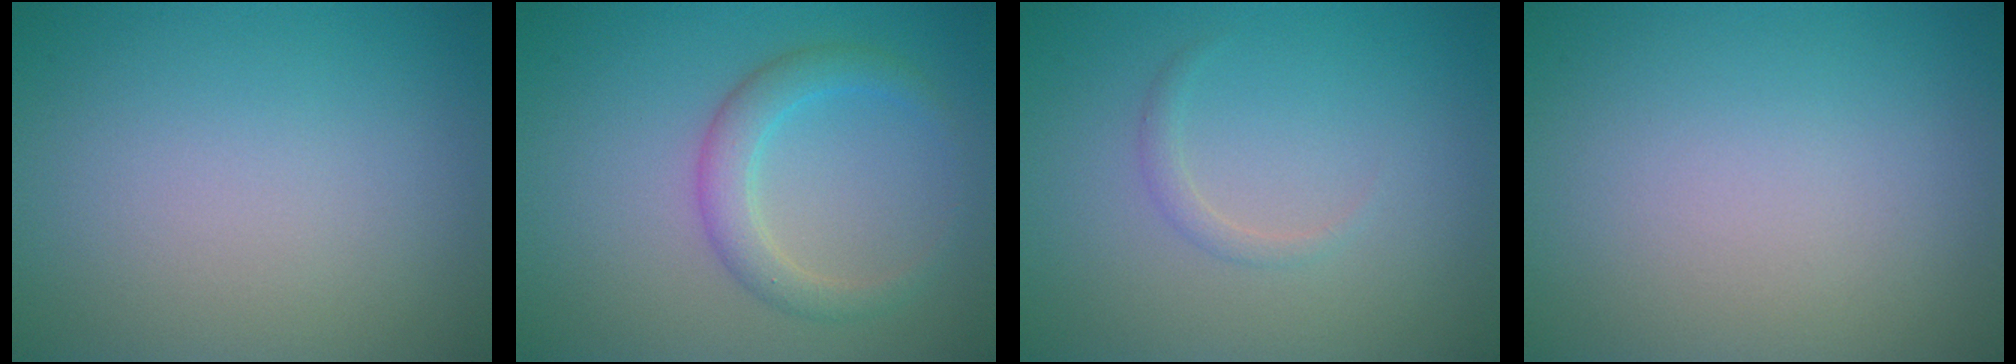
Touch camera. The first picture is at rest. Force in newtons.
{"total": 2.8, "press": 2.8, "slide": 0.1}
{"total": 0.9, "press": 0.9, "slide": 0.1}
{"total": 0.0}